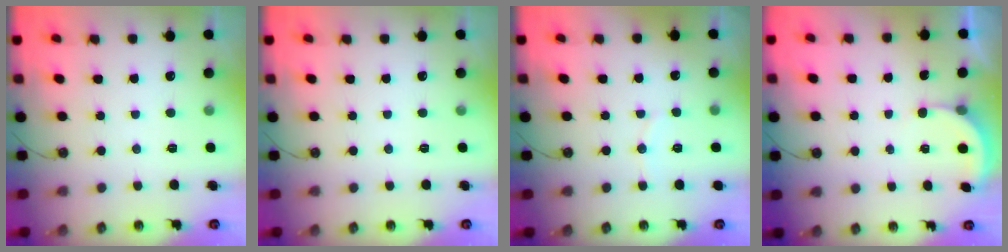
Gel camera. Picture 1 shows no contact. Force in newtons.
{"total": 0.0}
{"total": 4.3, "press": 4.2, "slide": 1.0}
{"total": 1.6, "press": 1.6, "slide": 0.3}